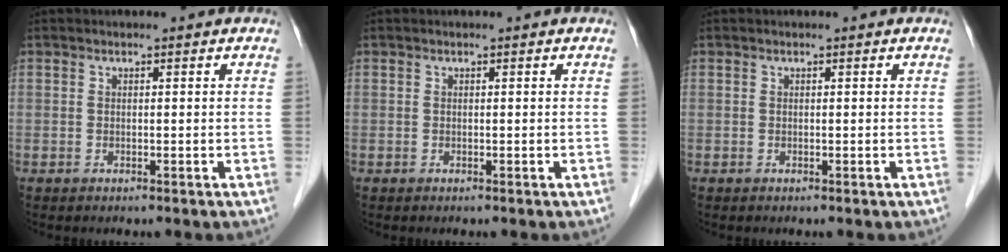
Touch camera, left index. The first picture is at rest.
{"total": 0.0}
{"total": 0.0}